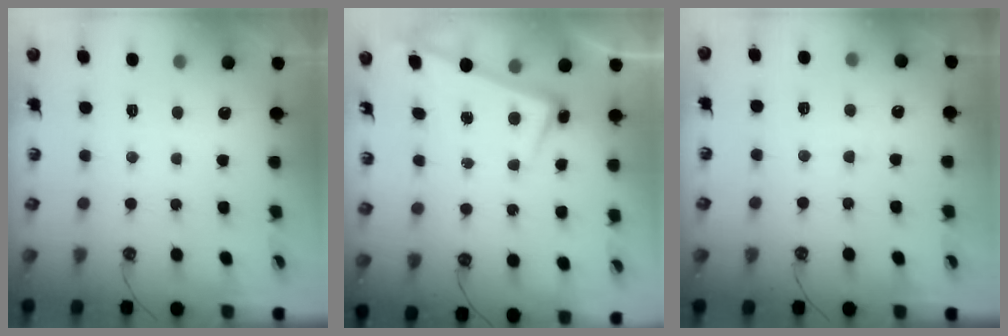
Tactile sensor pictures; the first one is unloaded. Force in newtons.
{"total": 2.2, "press": 2.1, "slide": 0.9}
{"total": 0.8, "press": 0.6, "slide": 0.6}